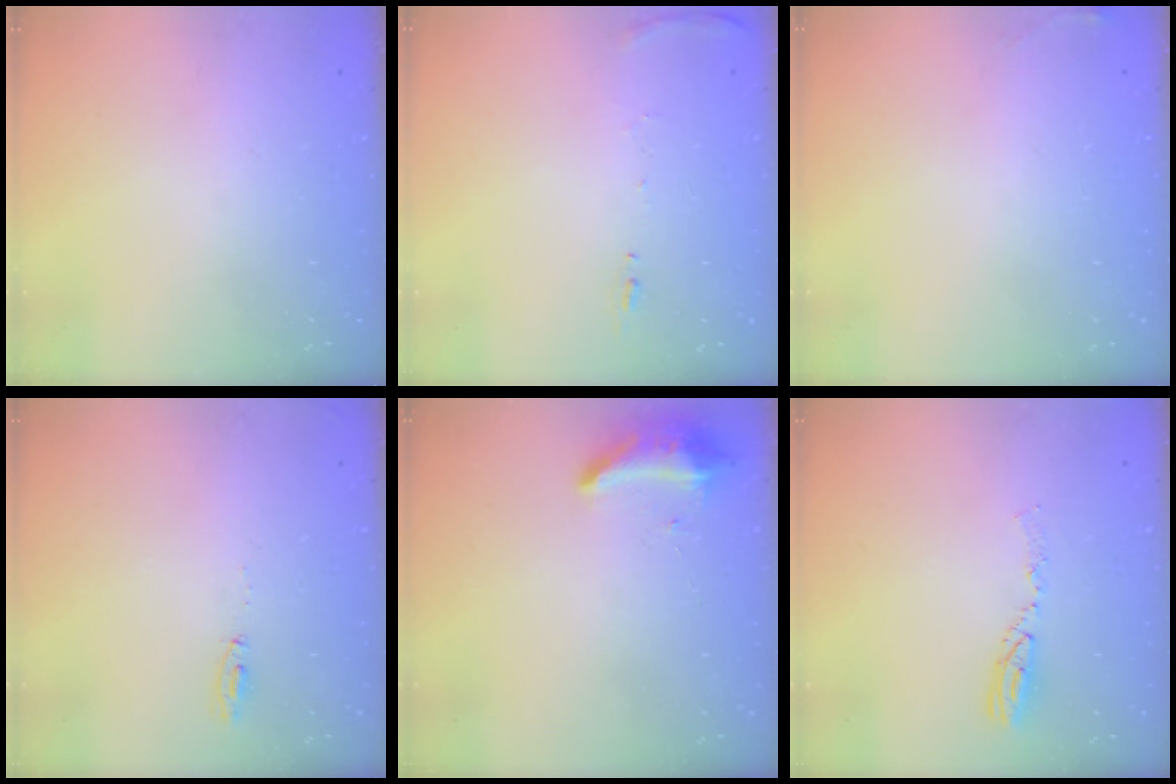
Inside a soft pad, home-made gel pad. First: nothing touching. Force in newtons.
{"total": 6.6, "press": 6.5, "slide": 0.7}
{"total": 3.7, "press": 3.7, "slide": 0.5}
{"total": 16.2, "press": 5.8, "slide": 15.1}
{"total": 8.3, "press": 8.3, "slide": 0.2}
{"total": 6.5, "press": 6.5, "slide": 0.7}